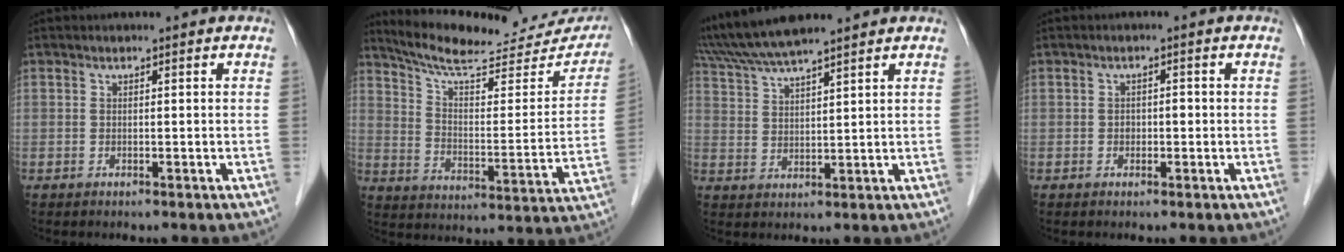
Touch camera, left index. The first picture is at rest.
{"total": 23.8, "force": [21.5, 5.3, 8.6], "torque": [-0.125, -0.028, 0.284]}
{"total": 12.0, "force": [10.5, 0.3, 5.7], "torque": [-0.113, 0.033, 0.189]}
{"total": 1.4, "force": [-0.3, 1.0, 0.9], "torque": [-0.012, 0.006, -0.003]}